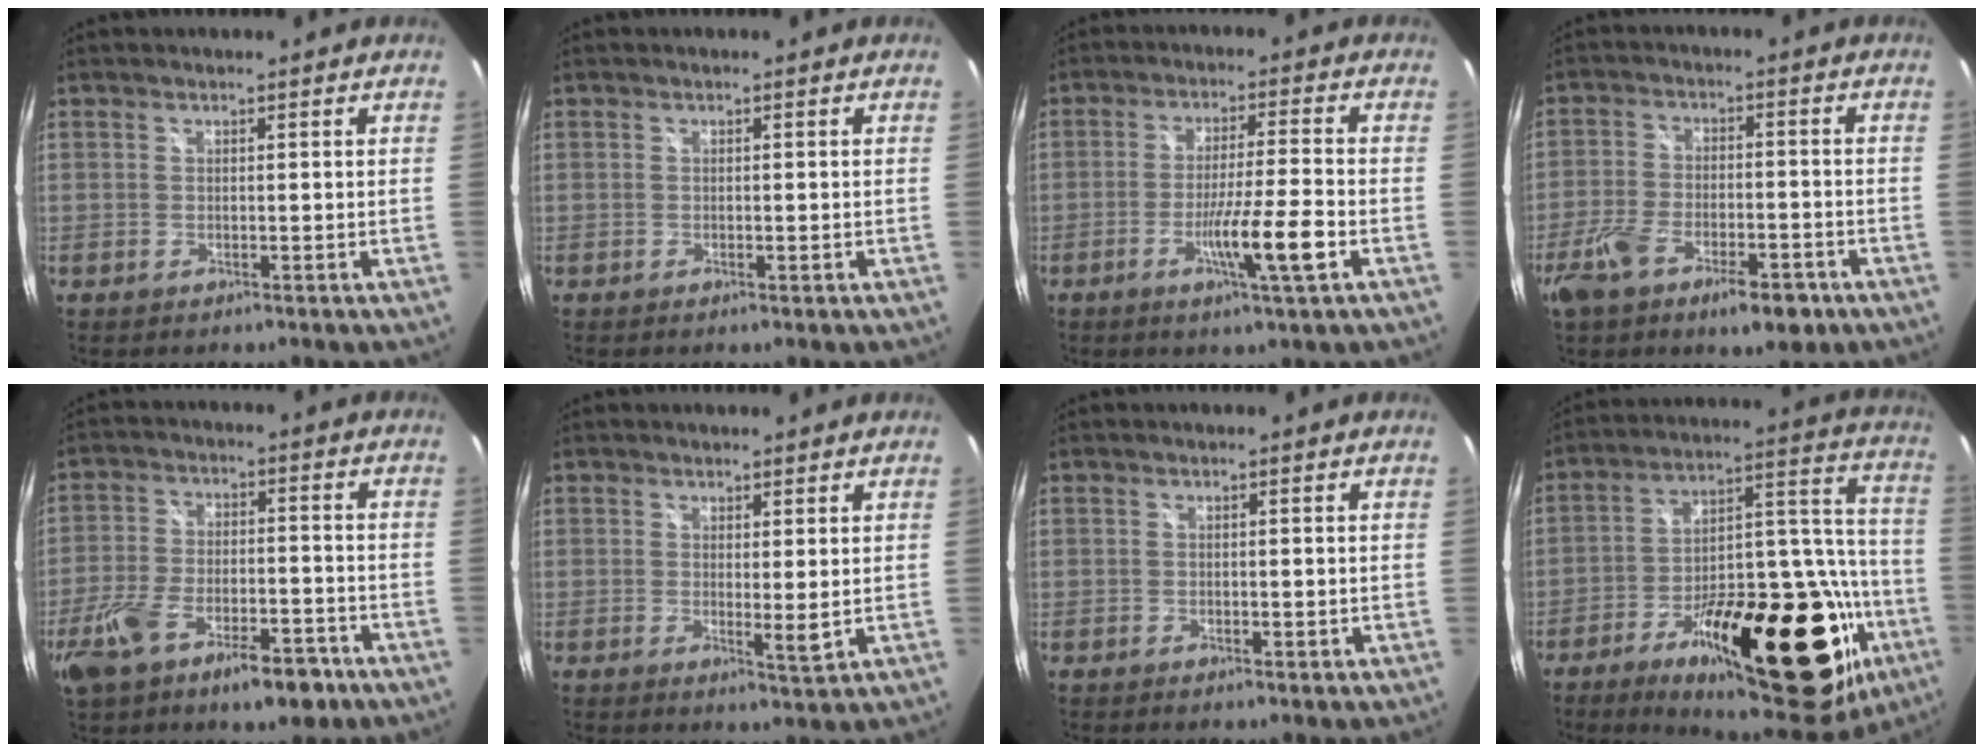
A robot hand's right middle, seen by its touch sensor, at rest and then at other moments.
{"total": 0.6, "force": [-0.3, 0.3, 0.5], "torque": [-0.007, 0.001, -0.005]}
{"total": 8.7, "force": [-3.7, -0.6, 7.9], "torque": [-0.141, -0.014, -0.064]}
{"total": 11.4, "force": [-6.8, 4.6, 8.0], "torque": [-0.174, -0.020, -0.118]}
{"total": 14.1, "force": [-8.3, 5.8, 9.8], "torque": [-0.212, -0.021, -0.141]}
{"total": 3.0, "force": [0.5, 0.5, 3.0], "torque": [-0.047, -0.010, 0.007]}
{"total": 1.2, "force": [-0.4, 0.6, 0.9], "torque": [-0.013, -0.001, -0.006]}
{"total": 34.9, "force": [-16.8, 13.2, 27.6], "torque": [-0.395, 0.023, -0.245]}